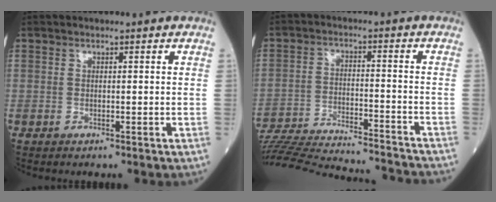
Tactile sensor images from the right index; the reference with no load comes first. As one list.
[{"total": 24.5, "force": [-23.1, 1.4, 8.0], "torque": [-0.145, -0.038, -0.331]}]